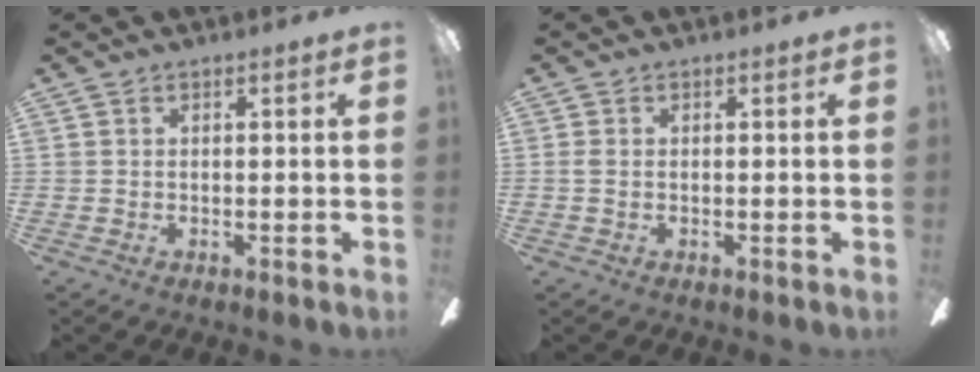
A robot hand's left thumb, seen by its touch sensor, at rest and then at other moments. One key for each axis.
{"total": 0.9, "fx": -0.1, "fy": 0.5, "fz": 0.8, "tx": -0.017, "ty": 0.001, "tz": -0.003}